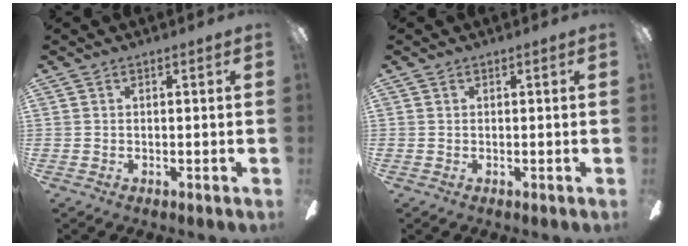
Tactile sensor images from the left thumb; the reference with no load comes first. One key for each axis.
{"total": 0.0}